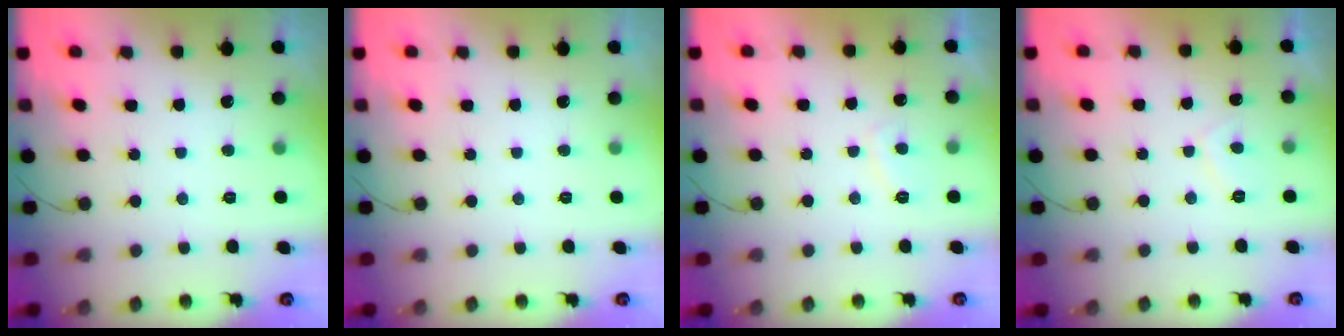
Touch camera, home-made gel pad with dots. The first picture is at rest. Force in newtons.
{"total": 0.0}
{"total": 3.3, "press": 3.2, "slide": 0.7}
{"total": 2.0, "press": 1.8, "slide": 0.7}